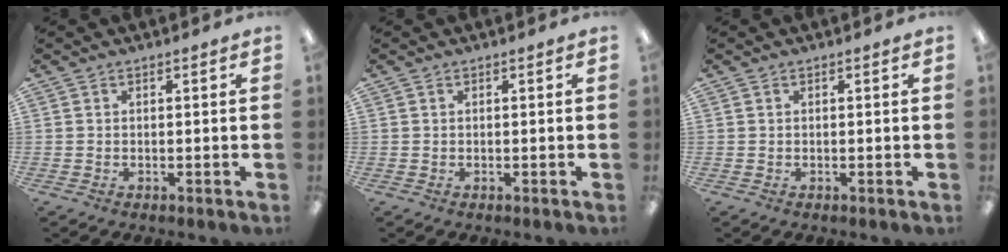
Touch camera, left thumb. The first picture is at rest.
{"total": 0.0}
{"total": 0.0}